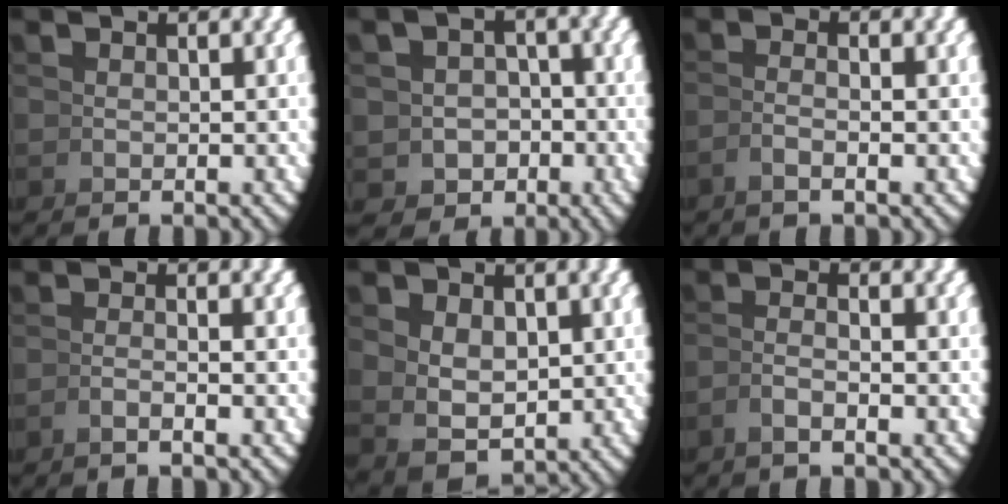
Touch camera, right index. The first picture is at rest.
{"total": 7.7, "force": [-3.0, 6.7, 2.5], "torque": [-0.043, -0.031, -0.044]}
{"total": 1.8, "force": [-0.8, -1.4, 0.9], "torque": [-0.013, 0.002, -0.014]}
{"total": 2.0, "force": [-1.0, -1.4, 0.9], "torque": [-0.009, 0.007, -0.019]}
{"total": 4.0, "force": [0.6, 2.8, 2.8], "torque": [-0.057, -0.013, 0.028]}
{"total": 1.8, "force": [-0.8, -0.8, 1.3], "torque": [-0.024, 0.002, -0.014]}